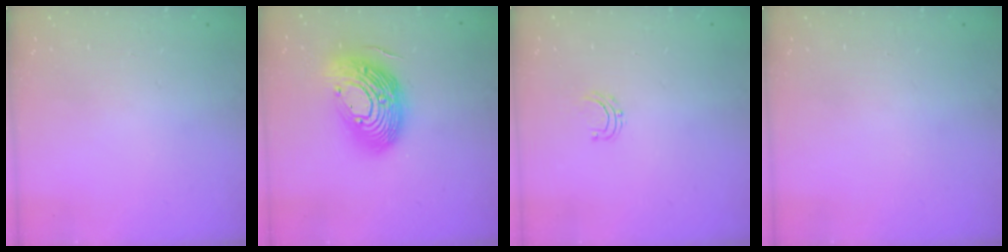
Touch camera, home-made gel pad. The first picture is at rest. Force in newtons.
{"total": 20.9, "press": 20.8, "slide": 1.8}
{"total": 4.0, "press": 4.0, "slide": 0.3}
{"total": 0.0}